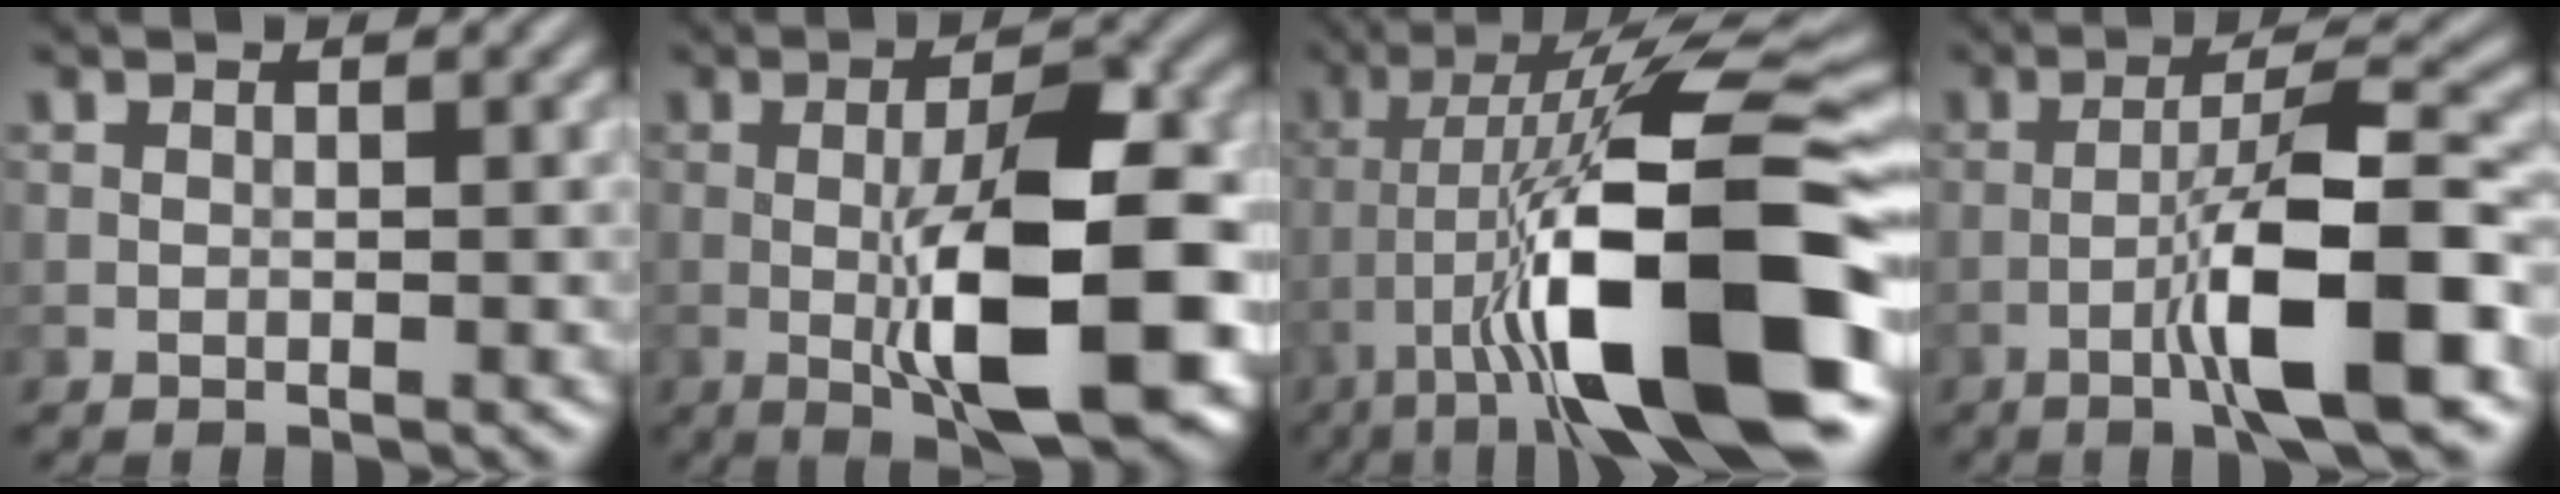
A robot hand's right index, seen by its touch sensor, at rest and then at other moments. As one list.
[{"total": 10.8, "force": [-1.9, 3.4, 10.1], "torque": [-0.160, -0.001, -0.029]}, {"total": 14.9, "force": [-4.7, 3.2, 13.7], "torque": [-0.229, 0.016, -0.071]}, {"total": 8.6, "force": [-3.3, 1.3, 7.9], "torque": [-0.128, 0.015, -0.057]}]